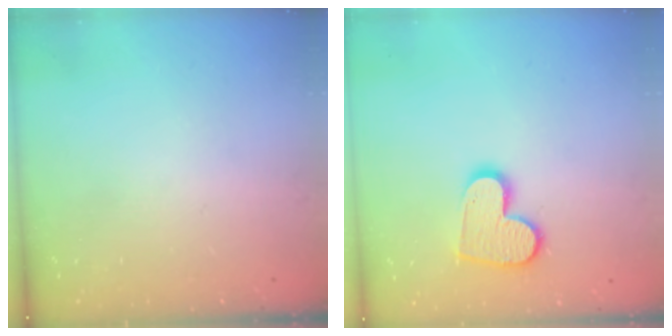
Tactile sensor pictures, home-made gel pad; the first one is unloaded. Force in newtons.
{"total": 11.8, "press": 11.8, "slide": 0.8}